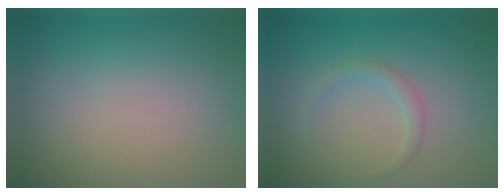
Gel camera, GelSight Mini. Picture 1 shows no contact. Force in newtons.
{"total": 1.4, "press": 1.4, "slide": 0.0}